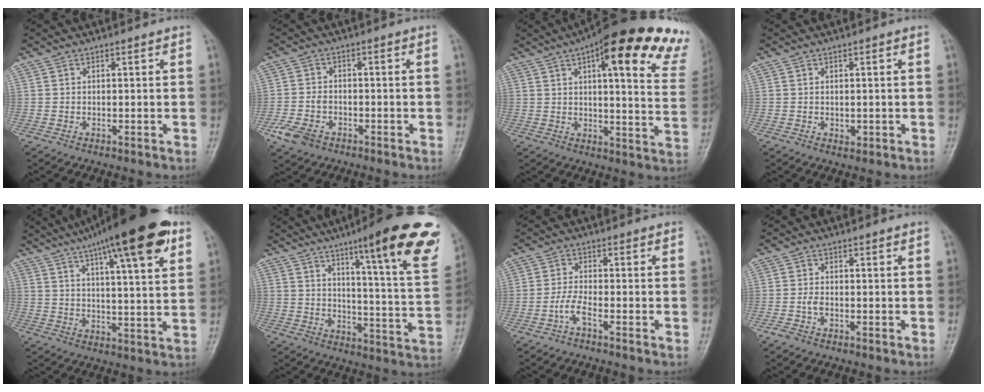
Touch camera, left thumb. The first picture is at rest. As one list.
[{"total": 5.3, "force": [-3.0, 3.5, 2.7], "torque": [-0.063, 0.012, -0.056]}, {"total": 27.1, "force": [16.6, 7.1, 20.3], "torque": [-0.223, -0.032, 0.197]}, {"total": 1.1, "force": [-0.2, 0.9, 0.7], "torque": [-0.004, -0.001, 0.000]}, {"total": 19.8, "force": [11.0, 4.5, 15.9], "torque": [-0.229, -0.014, 0.162]}, {"total": 23.3, "force": [13.3, 3.4, 18.8], "torque": [-0.230, -0.053, 0.175]}, {"total": 2.9, "force": [-1.9, 0.3, 2.1], "torque": [-0.058, 0.013, -0.043]}, {"total": 2.0, "force": [-1.1, 1.1, 1.4], "torque": [-0.039, 0.006, -0.025]}]